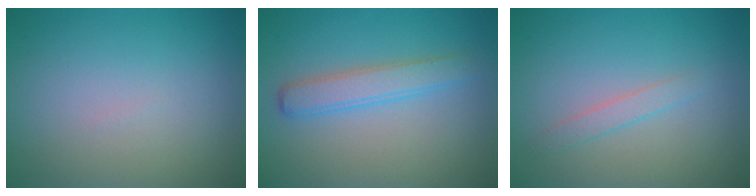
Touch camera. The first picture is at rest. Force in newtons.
{"total": 2.9, "press": 2.9, "slide": 0.1}
{"total": 1.2, "press": 1.2, "slide": 0.1}